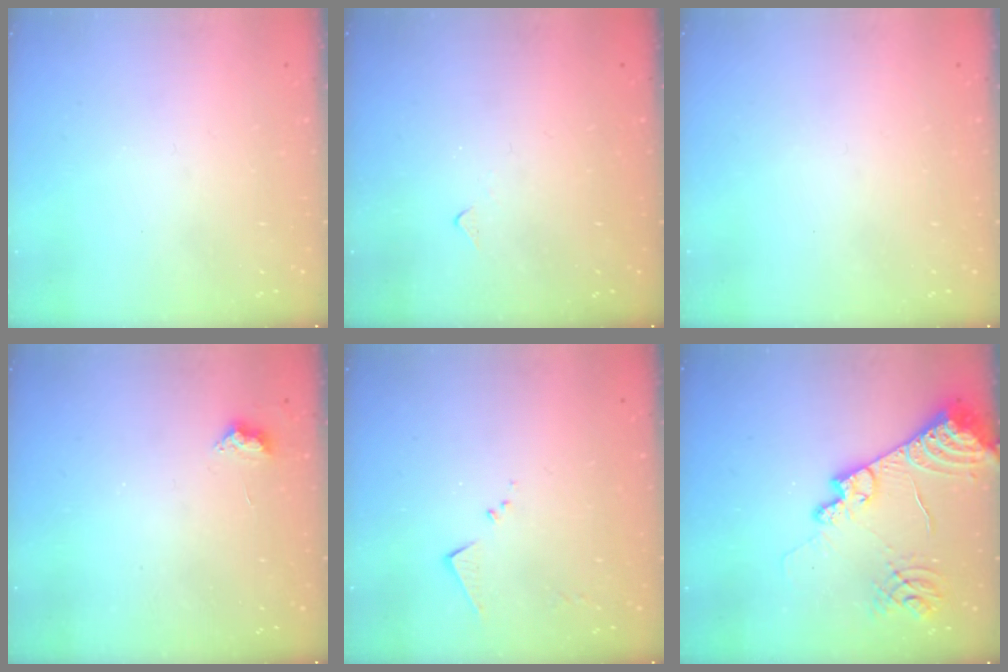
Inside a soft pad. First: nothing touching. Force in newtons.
{"total": 4.2, "press": 4.2, "slide": 0.5}
{"total": 0.0}
{"total": 4.8, "press": 4.8, "slide": 0.6}
{"total": 6.3, "press": 6.3, "slide": 0.4}
{"total": 15.2, "press": 15.0, "slide": 1.8}